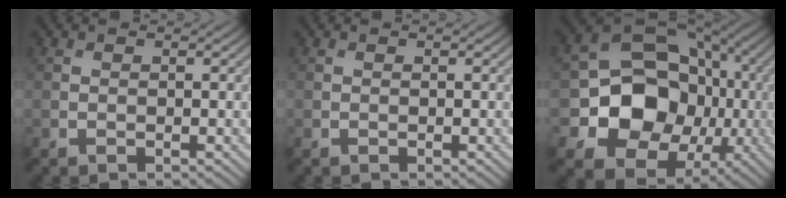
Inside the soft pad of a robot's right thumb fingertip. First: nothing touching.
{"total": 0.0}
{"total": 15.3, "force": [-2.6, 13.0, 7.7], "torque": [-0.138, -0.023, -0.070]}